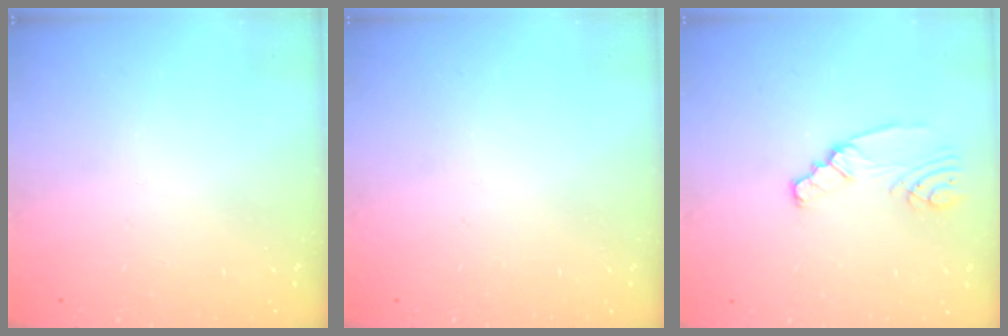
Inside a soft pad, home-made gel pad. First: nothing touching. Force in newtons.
{"total": 0.0}
{"total": 2.4, "press": 2.4, "slide": 0.3}